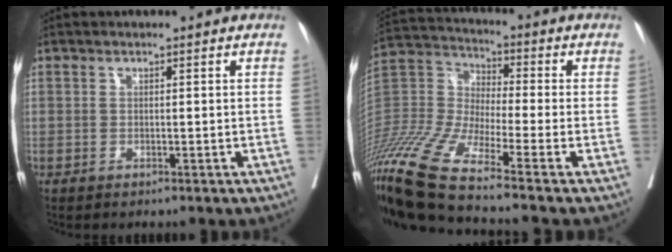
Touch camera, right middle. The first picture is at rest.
{"total": 17.9, "force": [-13.2, 0.2, 12.1], "torque": [-0.279, -0.019, -0.257]}